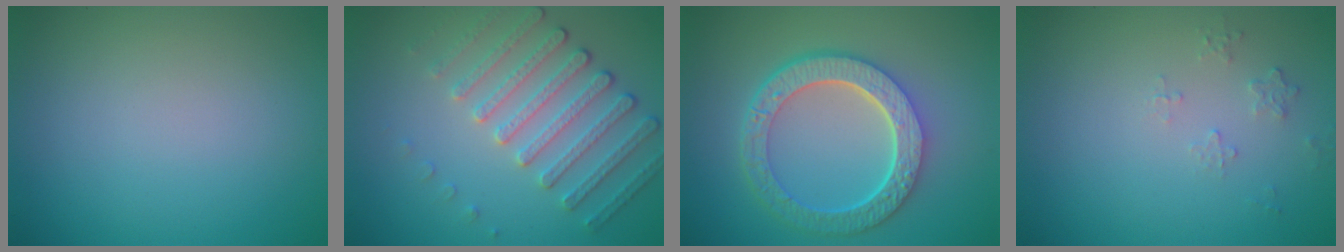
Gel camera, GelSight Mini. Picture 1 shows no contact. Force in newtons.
{"total": 4.4, "press": 3.7, "slide": 2.4}
{"total": 6.8, "press": 5.0, "slide": 4.6}
{"total": 0.7, "press": 0.5, "slide": 0.5}